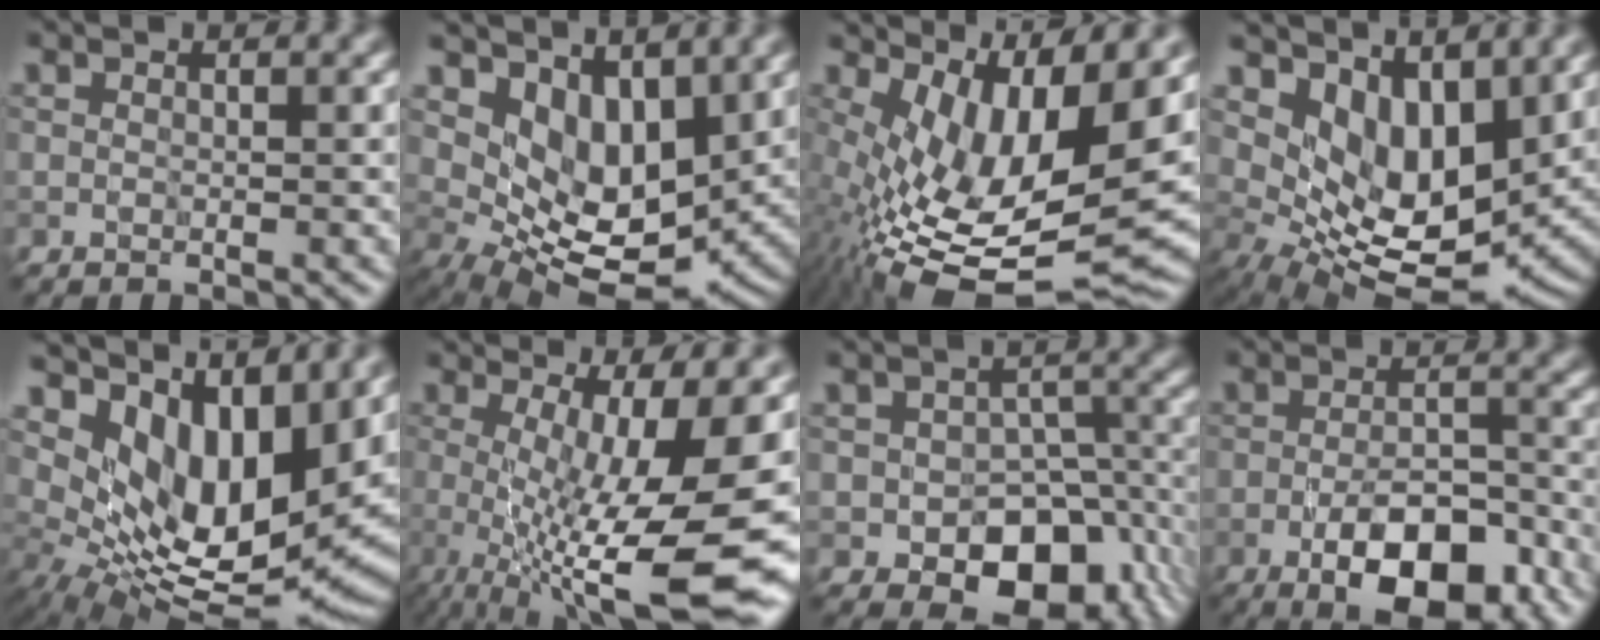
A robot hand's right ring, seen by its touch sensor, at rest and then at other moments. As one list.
[{"total": 7.2, "force": [2.8, 4.0, 5.3], "torque": [-0.101, -0.020, 0.054]}, {"total": 14.5, "force": [1.6, 5.7, 13.3], "torque": [-0.228, -0.016, 0.048]}, {"total": 8.5, "force": [3.6, 4.5, 6.3], "torque": [-0.115, -0.020, 0.073]}, {"total": 12.5, "force": [5.6, 6.0, 9.5], "torque": [-0.176, 0.000, 0.108]}, {"total": 14.6, "force": [-2.5, 4.1, 13.8], "torque": [-0.200, -0.016, -0.035]}, {"total": 10.2, "force": [-3.5, 6.5, 7.1], "torque": [-0.094, -0.022, -0.035]}, {"total": 8.2, "force": [-4.1, 3.2, 6.3], "torque": [-0.096, 0.005, -0.068]}]